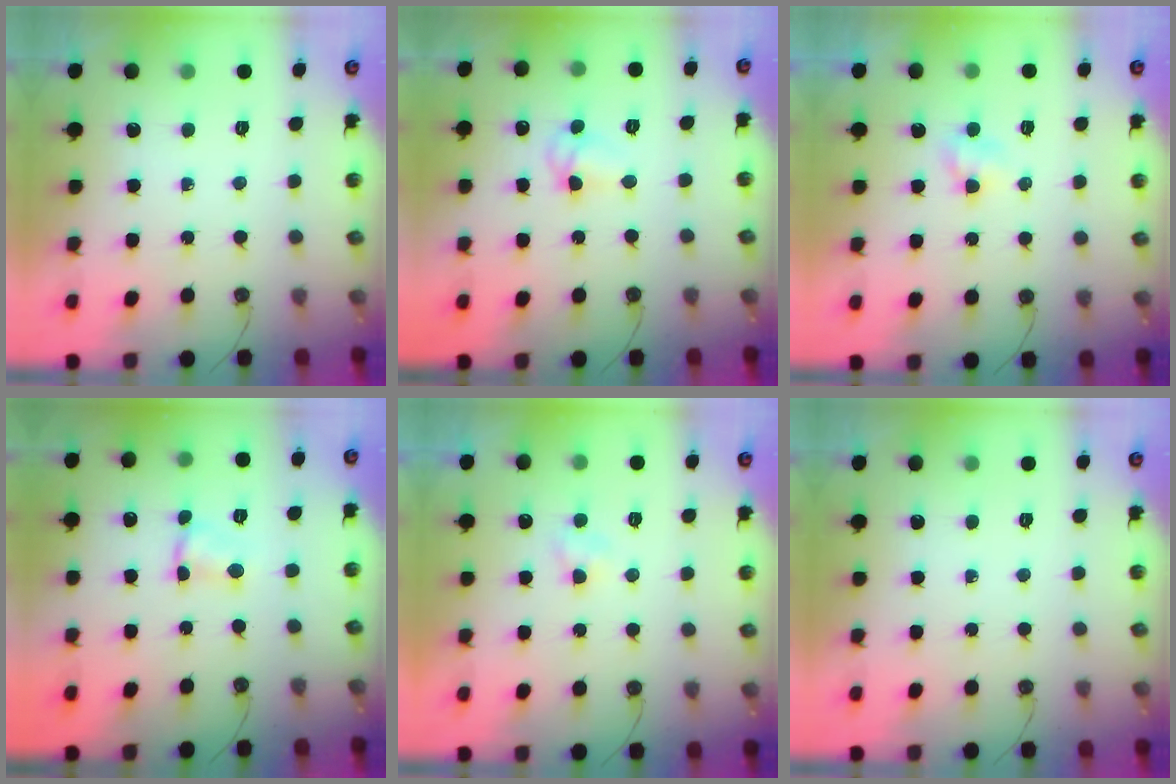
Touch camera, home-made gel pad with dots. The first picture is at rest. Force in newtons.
{"total": 5.7, "press": 5.7, "slide": 0.4}
{"total": 2.4, "press": 2.4, "slide": 0.3}
{"total": 1.8, "press": 1.8, "slide": 0.3}
{"total": 2.9, "press": 2.8, "slide": 0.5}
{"total": 0.0}